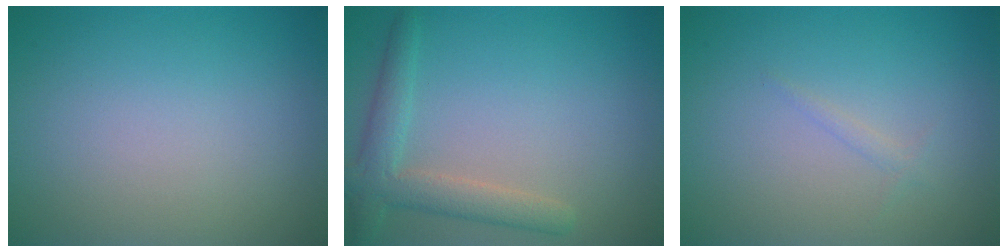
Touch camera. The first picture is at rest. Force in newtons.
{"total": 3.4, "press": 3.4, "slide": 0.4}
{"total": 0.7, "press": 0.7, "slide": 0.1}